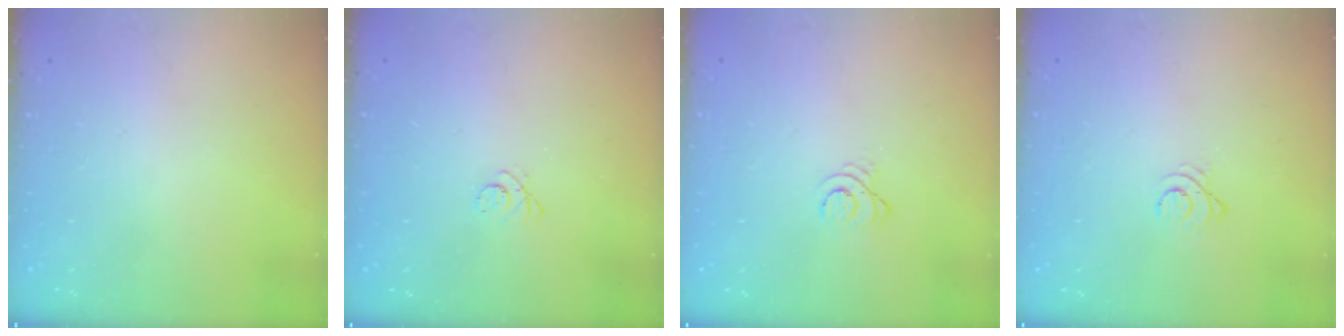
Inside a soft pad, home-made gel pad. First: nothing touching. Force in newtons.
{"total": 2.6, "press": 2.5, "slide": 0.3}
{"total": 2.9, "press": 2.9, "slide": 0.4}
{"total": 2.5, "press": 2.5, "slide": 0.3}